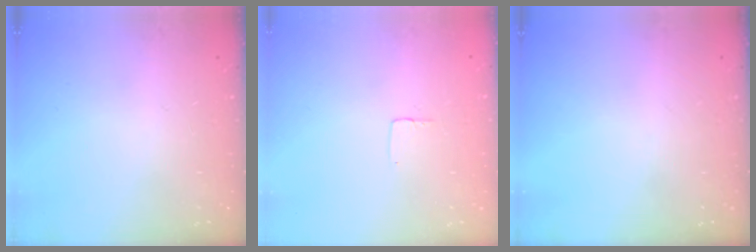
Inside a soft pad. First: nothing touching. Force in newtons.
{"total": 2.5, "press": 2.5, "slide": 0.1}
{"total": 0.0}